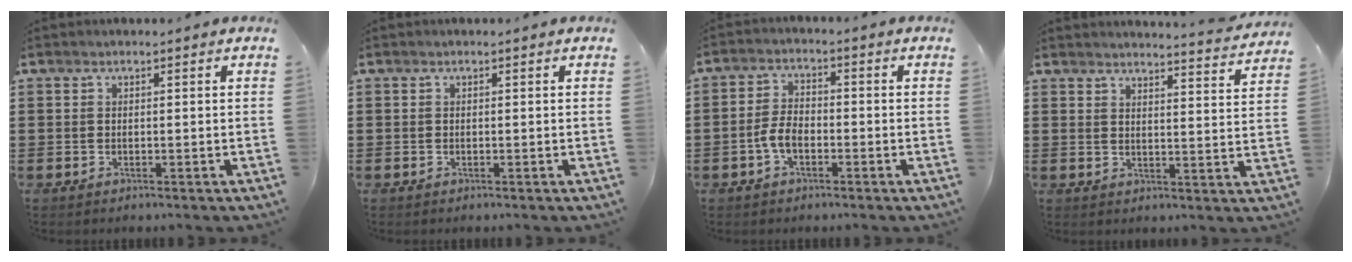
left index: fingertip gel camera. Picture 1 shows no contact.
{"total": 0.0}
{"total": 4.1, "force": [-1.6, 2.1, 3.1], "torque": [-0.085, -0.002, -0.037]}
{"total": 3.7, "force": [3.6, -0.5, 0.4], "torque": [-0.015, -0.027, 0.061]}